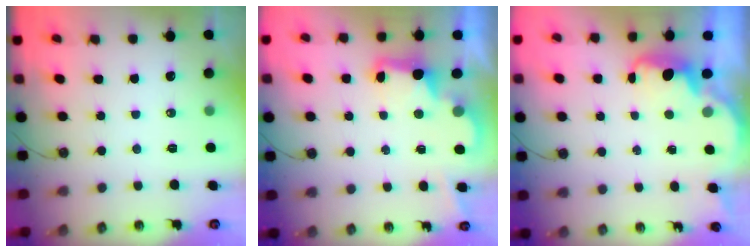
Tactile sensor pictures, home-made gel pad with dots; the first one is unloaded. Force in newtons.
{"total": 2.9, "press": 2.9, "slide": 0.6}
{"total": 3.0, "press": 2.9, "slide": 0.7}